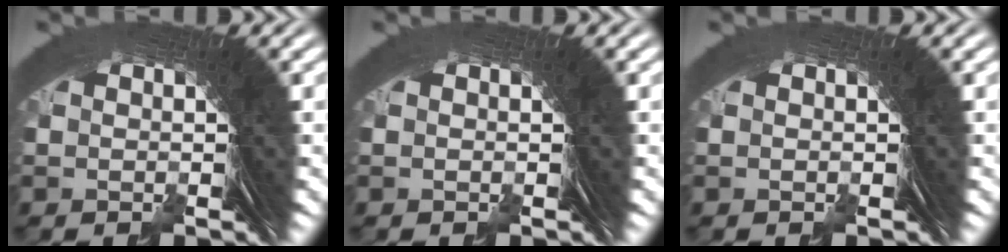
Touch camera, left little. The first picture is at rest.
{"total": 0.0}
{"total": 0.0}